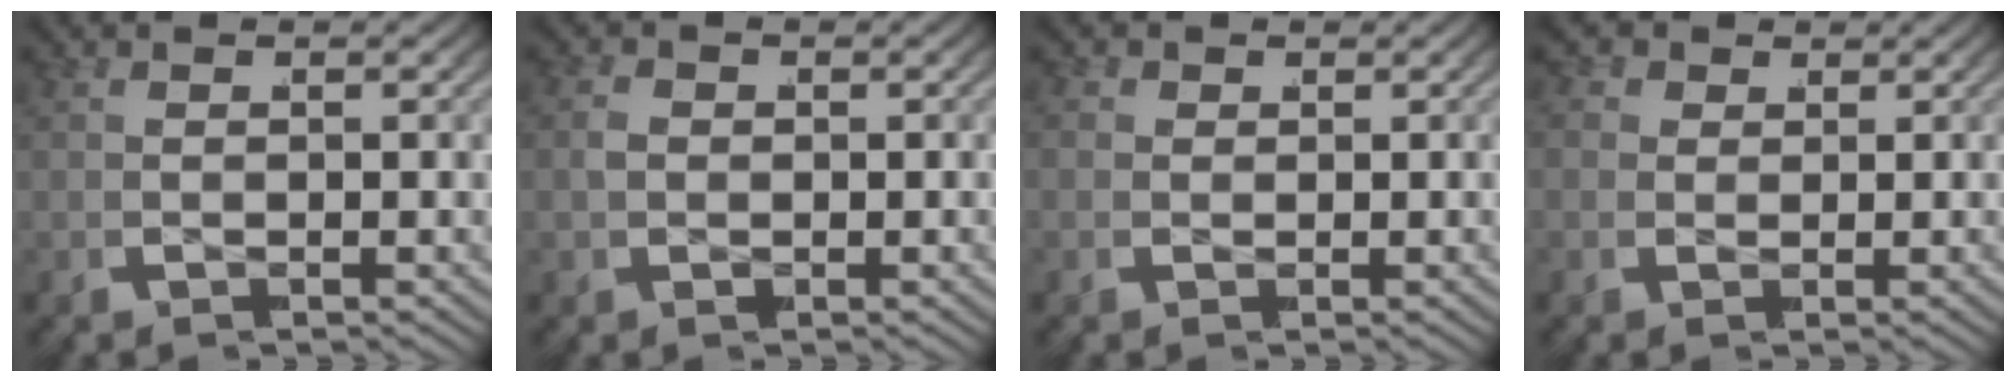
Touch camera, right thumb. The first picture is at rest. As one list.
[{"total": 1.7, "force": [-0.3, 1.5, 0.8], "torque": [-0.022, -0.005, -0.003]}, {"total": 1.5, "force": [0.4, 1.3, 0.5], "torque": [-0.011, -0.008, 0.006]}, {"total": 2.6, "force": [0.9, 2.2, 1.0], "torque": [-0.020, -0.008, 0.014]}]